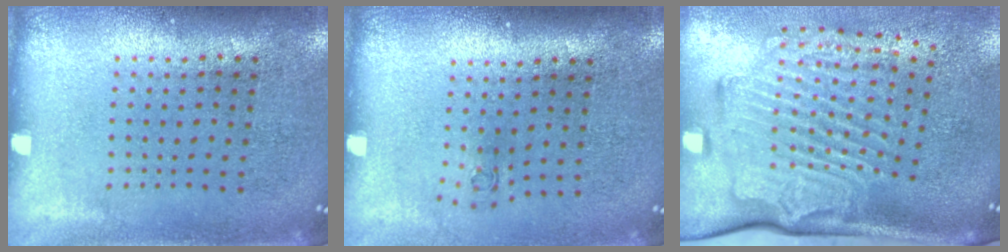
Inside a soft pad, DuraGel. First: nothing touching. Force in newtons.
{"total": 0.7, "press": 0.3, "slide": 0.6}
{"total": 3.3, "press": 2.3, "slide": 2.3}